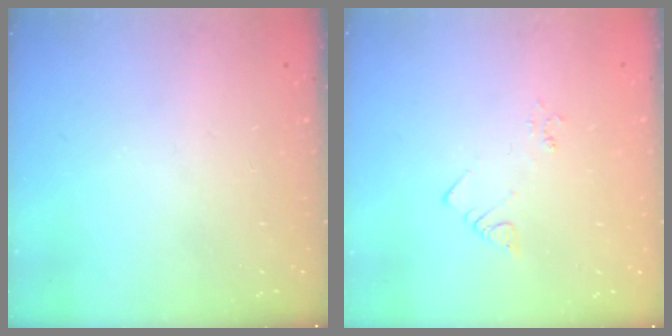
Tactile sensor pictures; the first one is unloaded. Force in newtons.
{"total": 2.4, "press": 2.4, "slide": 0.4}